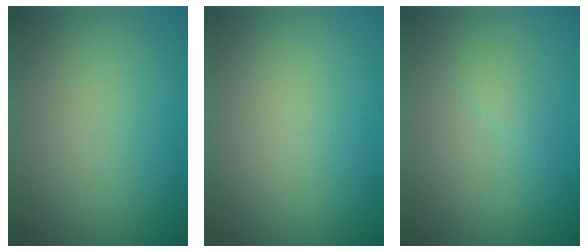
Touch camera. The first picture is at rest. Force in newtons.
{"total": 0.0}
{"total": 0.9, "press": 0.9, "slide": 0.1}